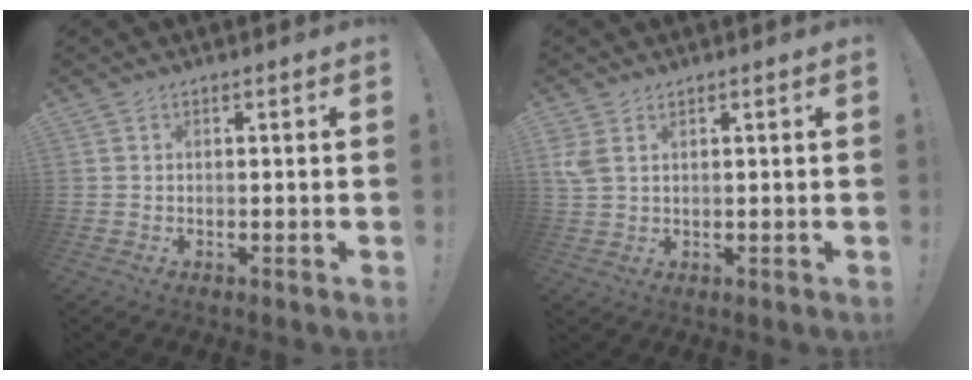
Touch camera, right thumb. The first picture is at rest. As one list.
[{"total": 3.7, "force": [1.9, 2.0, 2.5], "torque": [-0.050, -0.002, 0.039]}]